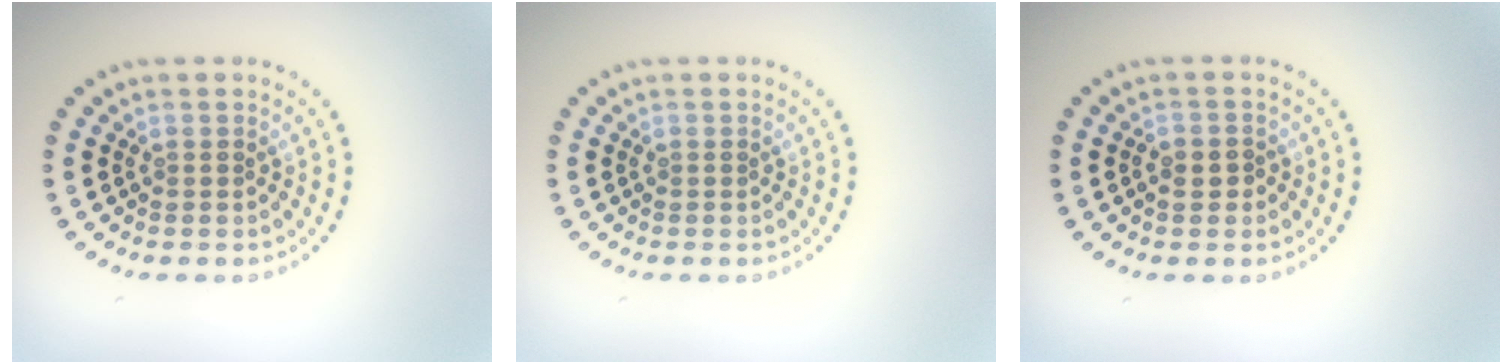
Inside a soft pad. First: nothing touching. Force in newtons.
{"total": 0.0}
{"total": 1.2, "press": 1.2, "slide": 0.4}